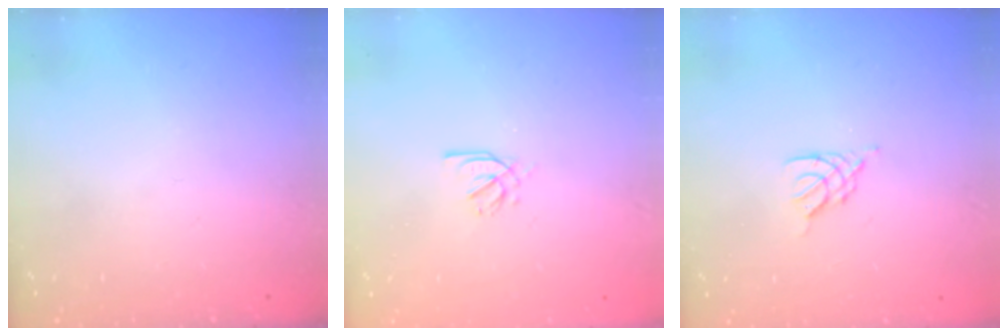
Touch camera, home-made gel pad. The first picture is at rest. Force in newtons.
{"total": 1.7, "press": 1.6, "slide": 0.5}
{"total": 2.3, "press": 2.3, "slide": 0.5}